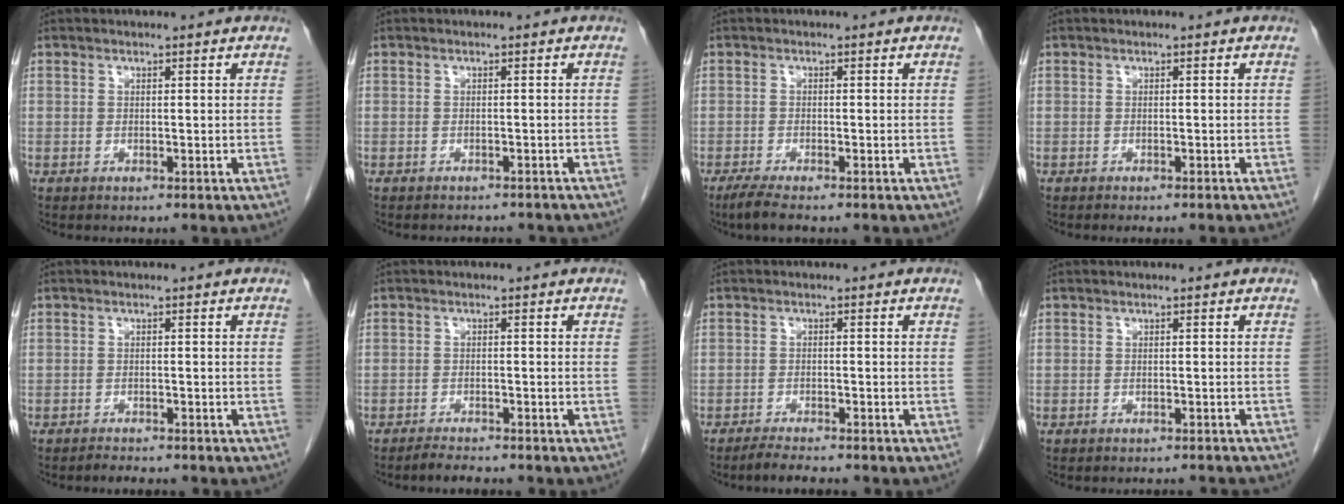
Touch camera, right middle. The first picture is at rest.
{"total": 4.4, "force": [-4.1, 1.4, 1.0], "torque": [-0.010, -0.003, -0.044]}
{"total": 3.1, "force": [-2.4, 0.2, 1.9], "torque": [-0.043, -0.009, -0.045]}
{"total": 2.9, "force": [-2.7, 0.0, 1.3], "torque": [-0.016, -0.002, -0.033]}
{"total": 2.0, "force": [-1.9, 0.3, 0.5], "torque": [-0.013, -0.006, -0.026]}
{"total": 2.9, "force": [-2.7, 0.4, 1.0], "torque": [-0.021, -0.009, -0.044]}
{"total": 3.8, "force": [-3.4, 0.2, 1.6], "torque": [-0.029, -0.012, -0.057]}
{"total": 4.2, "force": [-4.1, 0.6, 0.8], "torque": [-0.009, -0.006, -0.045]}